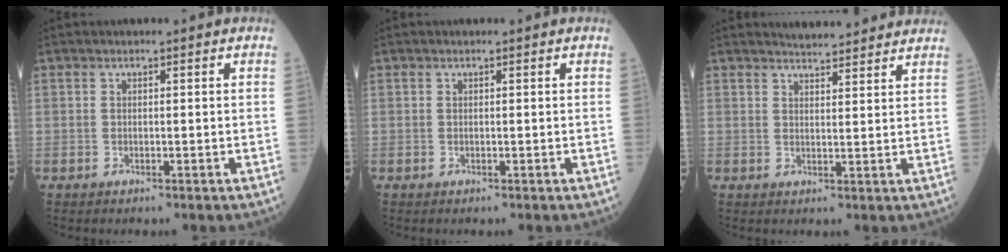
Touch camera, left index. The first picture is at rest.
{"total": 0.0}
{"total": 7.1, "force": [6.7, 1.1, 2.0], "torque": [-0.030, 0.014, 0.082]}